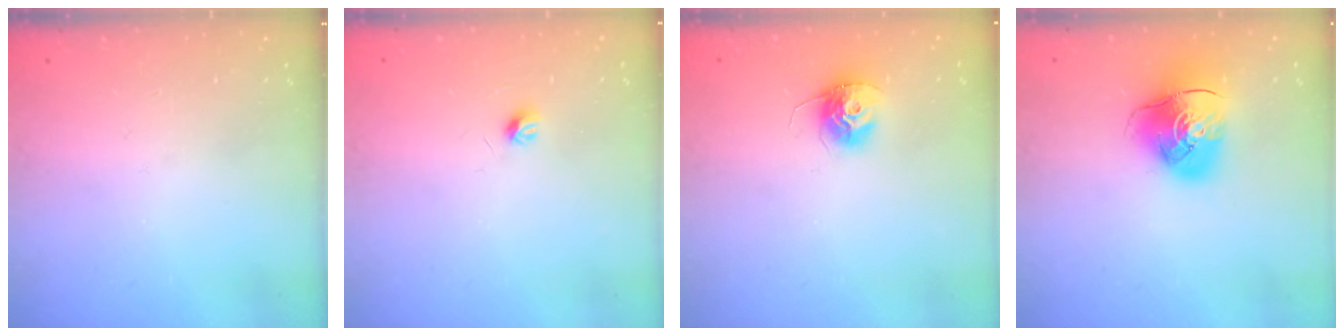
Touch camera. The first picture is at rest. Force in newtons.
{"total": 3.6, "press": 3.5, "slide": 0.7}
{"total": 11.2, "press": 11.2, "slide": 0.7}
{"total": 11.3, "press": 11.1, "slide": 1.7}